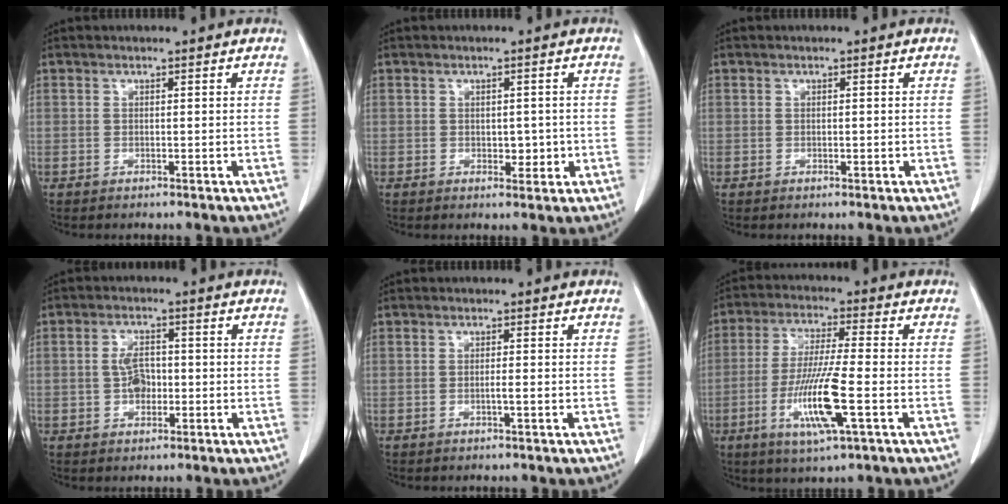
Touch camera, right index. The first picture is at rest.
{"total": 2.4, "force": [-0.2, 1.6, 1.7], "torque": [-0.016, 0.001, 0.003]}
{"total": 0.0}
{"total": 3.9, "force": [-0.6, 2.4, 3.0], "torque": [-0.057, 0.007, -0.012]}
{"total": 1.0, "force": [-0.3, 0.0, 0.9], "torque": [-0.015, 0.001, -0.005]}
{"total": 11.3, "force": [-3.5, 0.4, 10.8], "torque": [-0.214, -0.018, -0.068]}